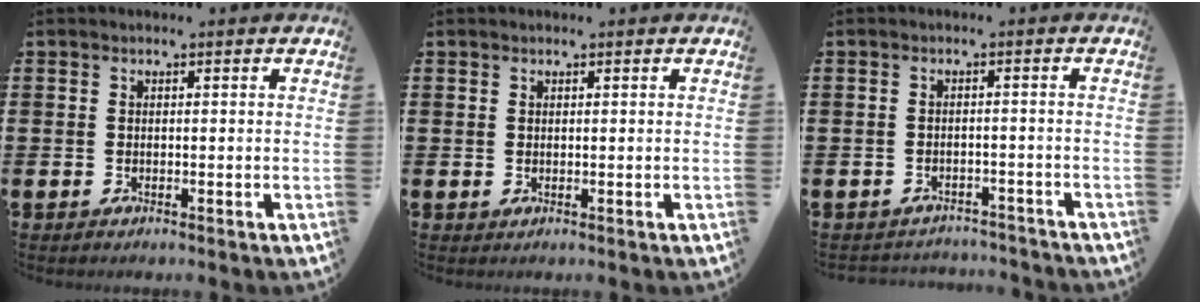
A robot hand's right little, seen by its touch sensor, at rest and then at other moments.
{"total": 0.0}
{"total": 1.7, "force": [-1.7, 0.1, -0.2], "torque": [-0.004, 0.003, -0.038]}